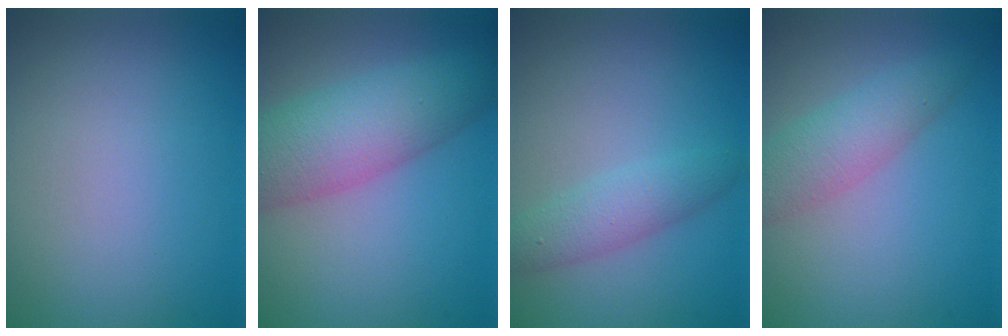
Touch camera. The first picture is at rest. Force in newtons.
{"total": 7.1, "press": 7.1, "slide": 0.1}
{"total": 2.8, "press": 2.8, "slide": 0.1}
{"total": 3.5, "press": 3.5, "slide": 0.1}